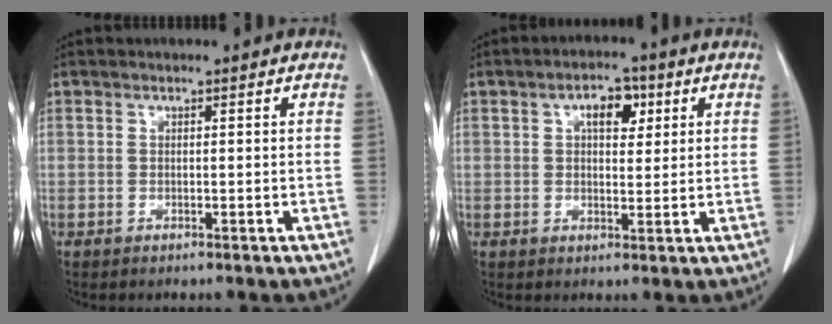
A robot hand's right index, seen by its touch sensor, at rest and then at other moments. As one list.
[{"total": 5.3, "force": [2.0, 2.7, 4.1], "torque": [-0.063, 0.012, 0.029]}]